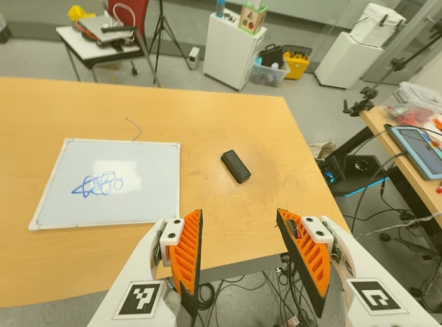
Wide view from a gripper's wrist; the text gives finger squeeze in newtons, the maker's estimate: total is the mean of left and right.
{"total": 0.0}